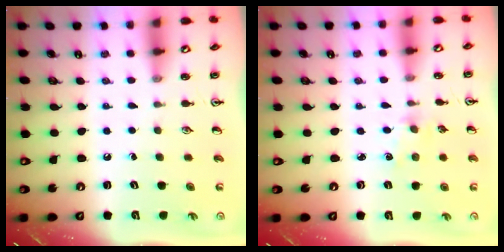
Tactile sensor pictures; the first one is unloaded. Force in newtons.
{"total": 2.2, "press": 2.1, "slide": 0.3}